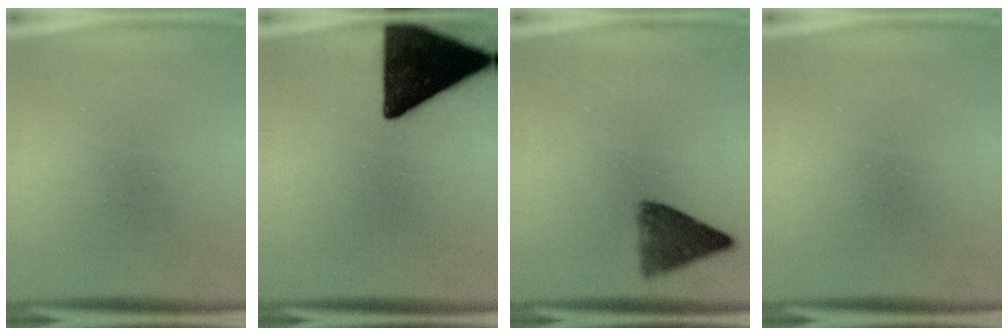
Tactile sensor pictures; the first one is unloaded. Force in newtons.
{"total": 18.3}
{"total": 6.0}
{"total": 0.0}